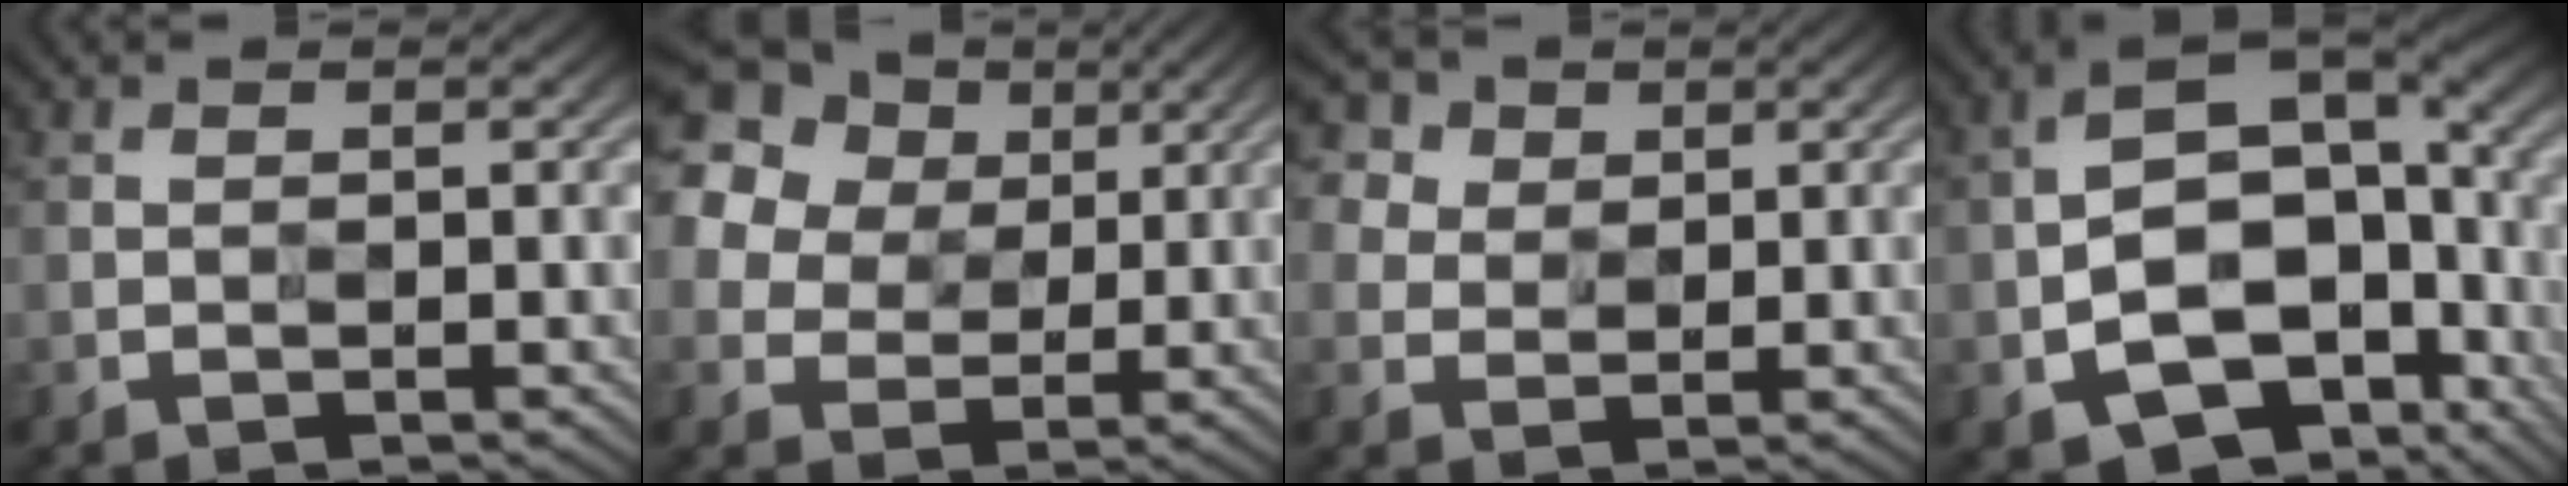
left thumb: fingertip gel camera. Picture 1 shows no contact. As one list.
[{"total": 21.7, "force": [12.0, 15.8, 8.8], "torque": [-0.264, 0.054, 0.226]}, {"total": 6.9, "force": [4.6, 4.7, 2.2], "torque": [-0.096, 0.019, 0.082]}, {"total": 12.6, "force": [-4.6, 8.0, 8.7], "torque": [-0.152, -0.022, -0.071]}]